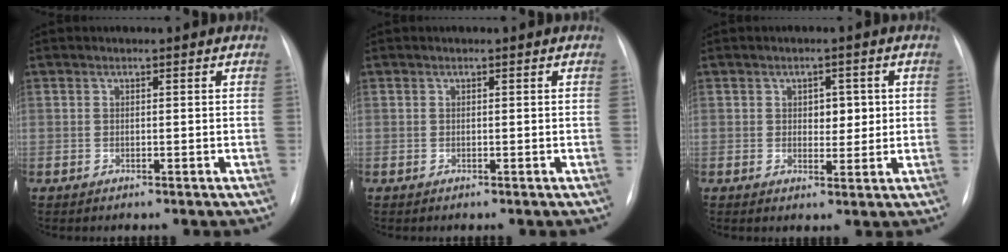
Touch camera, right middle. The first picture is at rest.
{"total": 0.0}
{"total": 3.4, "force": [0.7, 2.2, 2.5], "torque": [-0.026, 0.003, 0.011]}